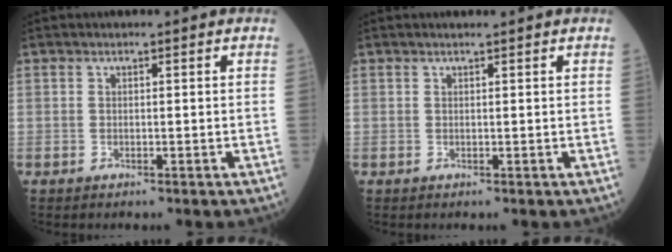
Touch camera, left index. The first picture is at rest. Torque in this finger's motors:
{"motor_torque": [0.34, 0.00, -0.08, 0.01]}